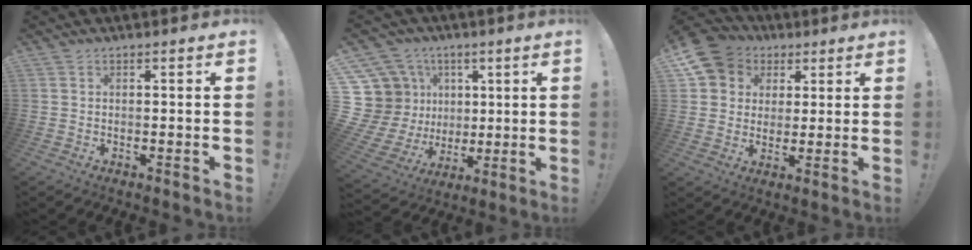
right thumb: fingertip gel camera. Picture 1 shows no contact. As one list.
[{"total": 15.9, "force": [3.4, 13.9, 7.0], "torque": [-0.146, -0.029, 0.103]}, {"total": 10.3, "force": [4.3, 8.8, 3.2], "torque": [-0.041, -0.023, 0.088]}]